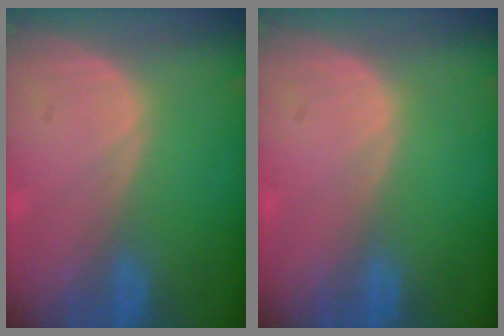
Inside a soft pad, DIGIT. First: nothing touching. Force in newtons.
{"total": 0.0}